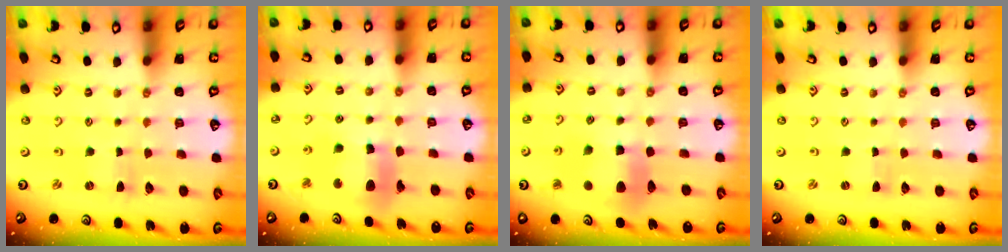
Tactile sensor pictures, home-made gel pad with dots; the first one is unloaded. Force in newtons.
{"total": 12.2, "press": 12.1, "slide": 1.8}
{"total": 10.0, "press": 10.0, "slide": 1.3}
{"total": 0.0}